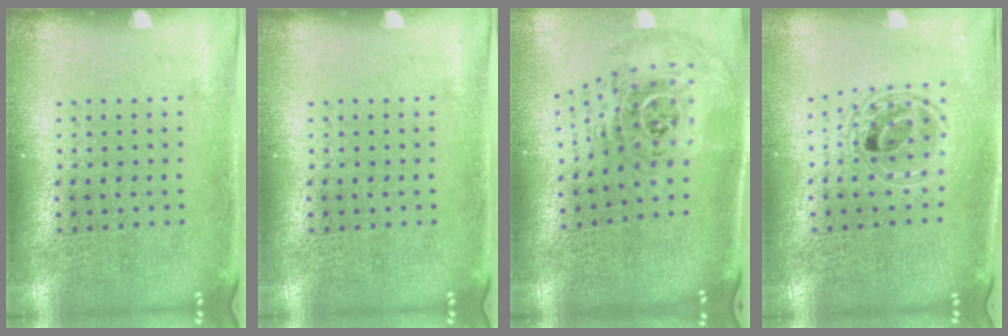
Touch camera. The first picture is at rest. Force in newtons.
{"total": 0.0}
{"total": 1.9, "press": 1.5, "slide": 1.2}
{"total": 1.6, "press": 1.3, "slide": 0.9}